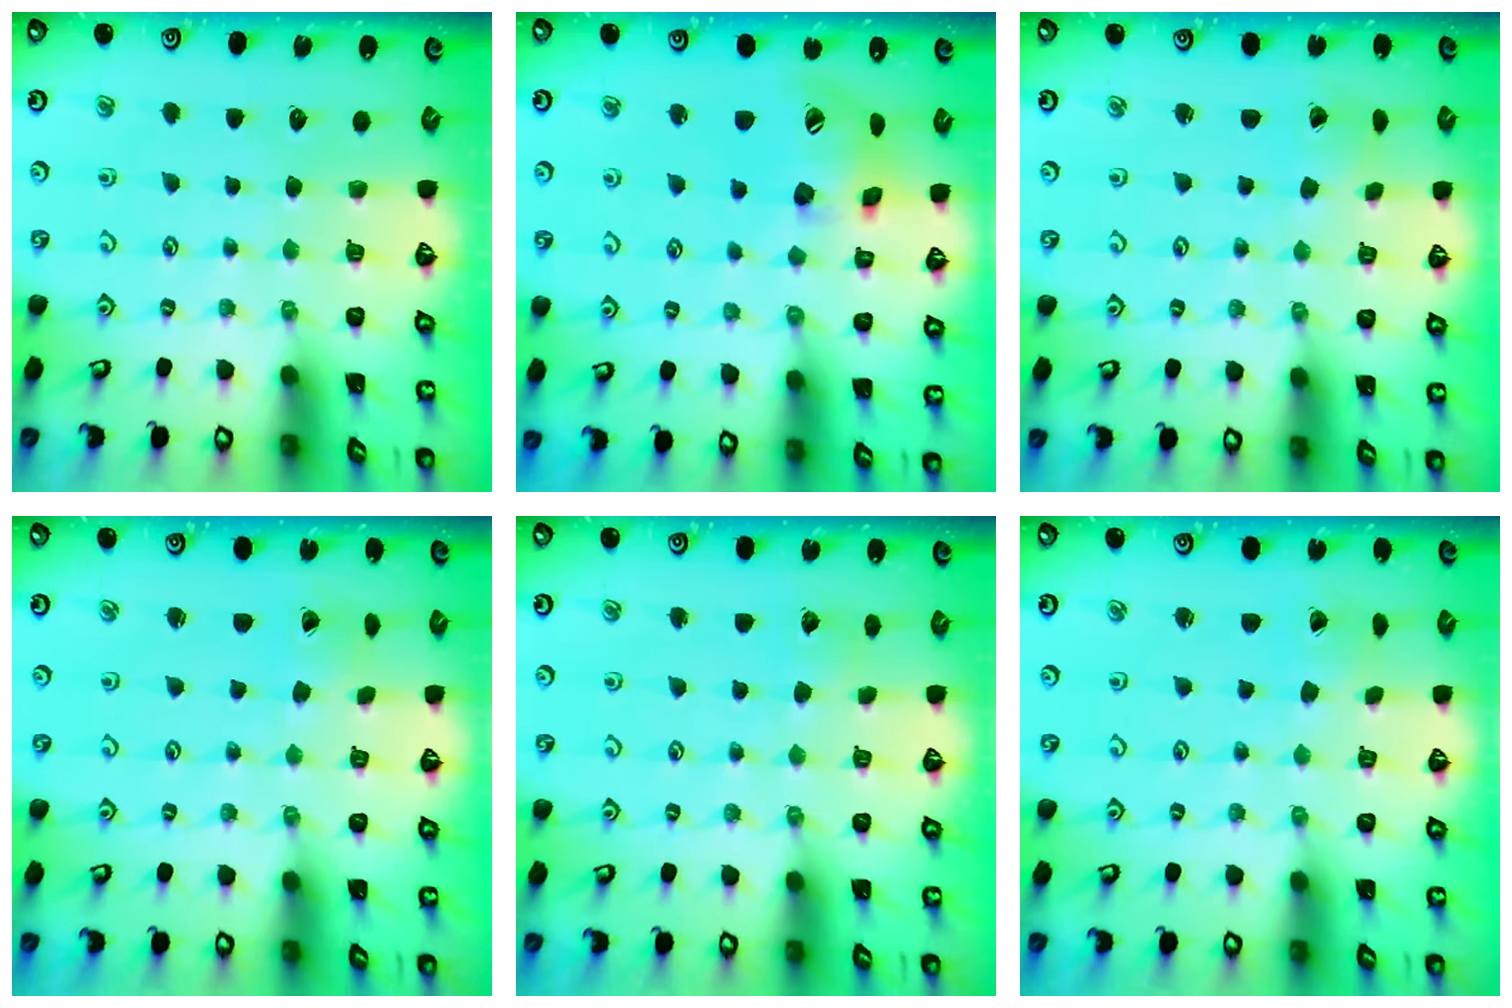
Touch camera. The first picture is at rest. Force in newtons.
{"total": 16.4, "press": 16.2, "slide": 2.2}
{"total": 1.2, "press": 1.2, "slide": 0.1}
{"total": 1.3, "press": 1.2, "slide": 0.4}
{"total": 2.8, "press": 2.8, "slide": 0.3}
{"total": 1.2, "press": 1.2, "slide": 0.4}